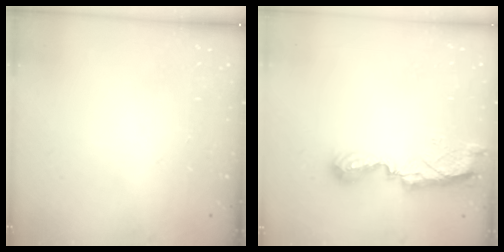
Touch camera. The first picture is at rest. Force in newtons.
{"total": 8.8, "press": 8.7, "slide": 0.4}